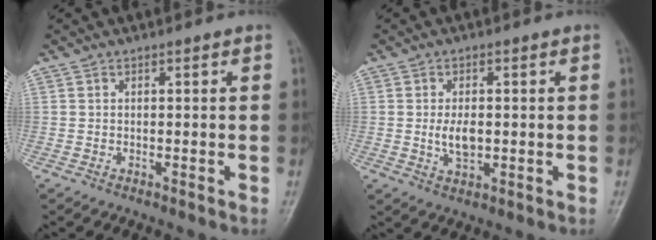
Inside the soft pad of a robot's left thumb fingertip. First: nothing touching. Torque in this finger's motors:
{"motor_torque": [0.11, 0.27, 0.58, -0.09, 0.06]}